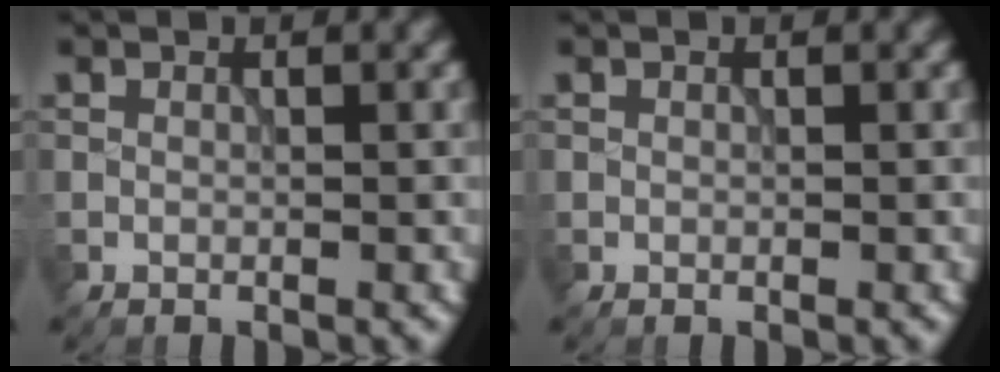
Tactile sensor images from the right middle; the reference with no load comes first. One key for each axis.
{"total": 0.0}